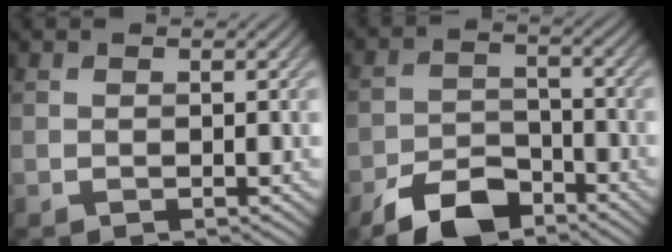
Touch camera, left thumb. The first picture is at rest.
{"total": 8.1, "force": [-5.9, 3.7, 4.1], "torque": [-0.075, -0.006, -0.120]}